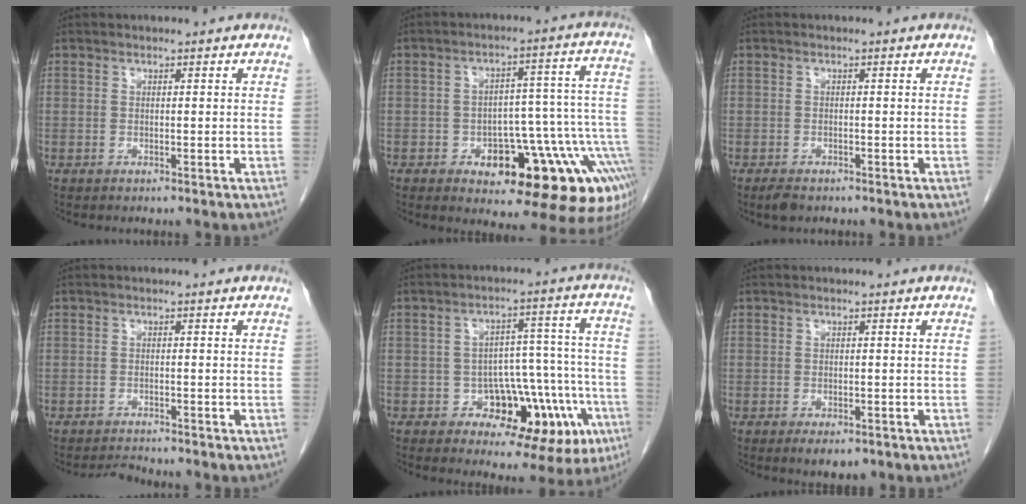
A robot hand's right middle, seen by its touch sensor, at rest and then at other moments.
{"total": 20.3, "force": [-9.0, 6.8, 16.9], "torque": [-0.112, 0.053, -0.109]}
{"total": 1.9, "force": [-1.4, 0.8, 1.0], "torque": [-0.024, -0.003, -0.021]}
{"total": 2.0, "force": [-1.9, -0.2, -0.1], "torque": [-0.001, -0.013, -0.030]}
{"total": 12.9, "force": [-5.8, 6.8, 9.3], "torque": [-0.083, 0.047, -0.068]}
{"total": 3.5, "force": [-2.2, 1.5, 2.3], "torque": [-0.029, -0.004, -0.025]}